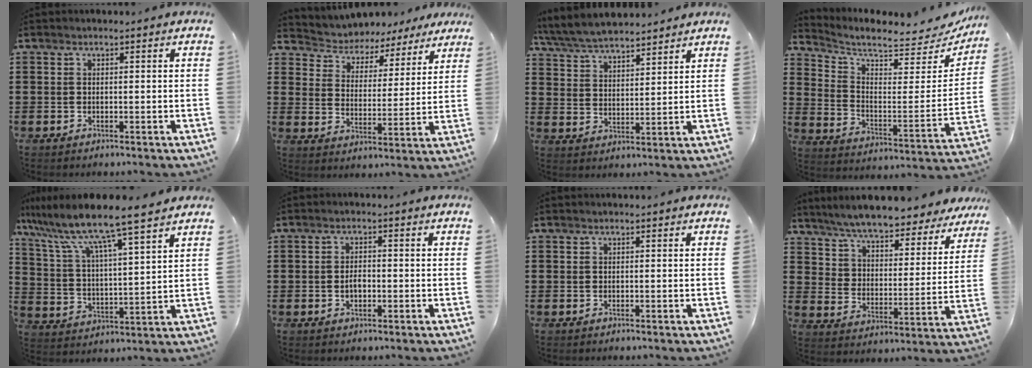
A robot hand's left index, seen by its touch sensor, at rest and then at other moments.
{"total": 4.1, "force": [4.0, 1.2, -0.3], "torque": [-0.024, -0.029, 0.065]}
{"total": 6.0, "force": [5.7, 0.8, 1.4], "torque": [-0.051, -0.021, 0.104]}
{"total": 6.2, "force": [5.7, 0.9, 2.4], "torque": [-0.068, -0.052, 0.092]}
{"total": 9.3, "force": [7.9, -0.5, 4.8], "torque": [-0.125, -0.052, 0.128]}
{"total": 2.0, "force": [-0.4, 1.1, 1.7], "torque": [-0.033, 0.004, -0.009]}
{"total": 0.0}
{"total": 6.3, "force": [6.1, 0.3, 1.4], "torque": [-0.056, -0.044, 0.105]}